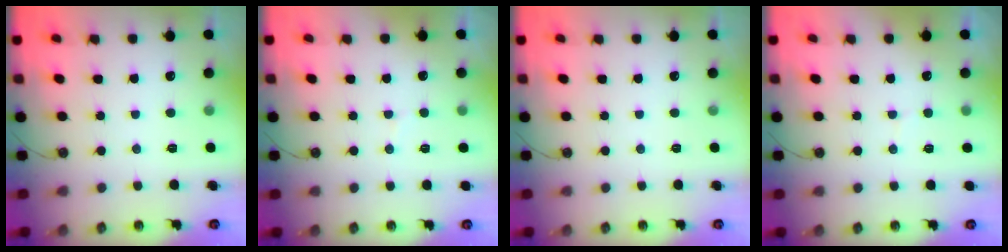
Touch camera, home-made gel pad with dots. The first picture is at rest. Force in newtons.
{"total": 2.9, "press": 2.7, "slide": 1.1}
{"total": 0.0}
{"total": 3.2, "press": 2.8, "slide": 1.5}